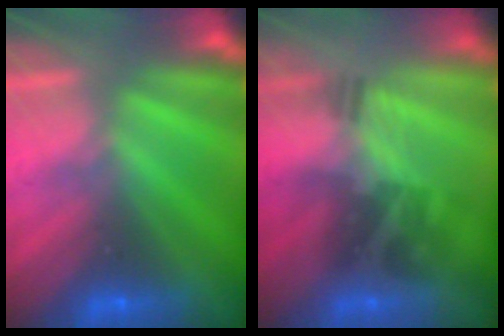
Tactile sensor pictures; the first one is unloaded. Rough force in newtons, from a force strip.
{"total": 2.2}